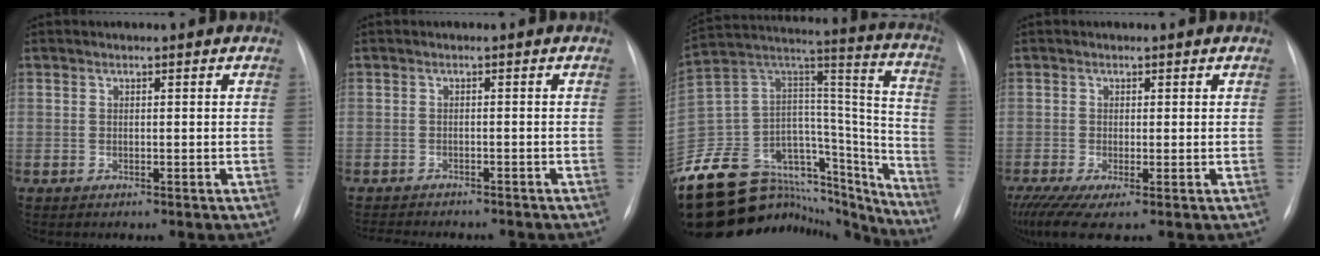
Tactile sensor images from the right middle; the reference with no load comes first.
{"total": 8.5, "force": [-7.7, 1.8, 3.2], "torque": [-0.043, -0.004, -0.097]}
{"total": 38.0, "force": [-32.5, 13.1, 14.8], "torque": [-0.223, 0.024, -0.464]}
{"total": 6.0, "force": [-3.3, 1.4, 4.8], "torque": [-0.085, -0.018, -0.058]}